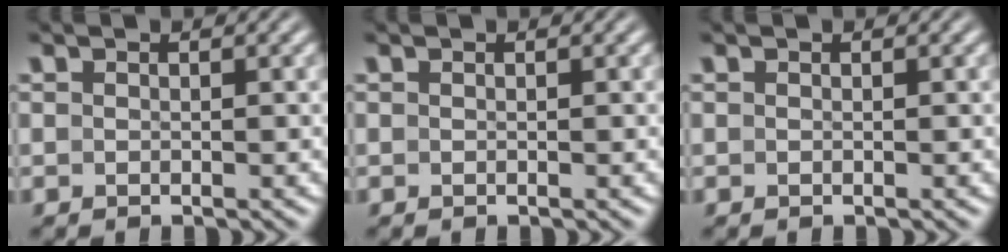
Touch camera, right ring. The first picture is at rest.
{"total": 0.0}
{"total": 0.0}